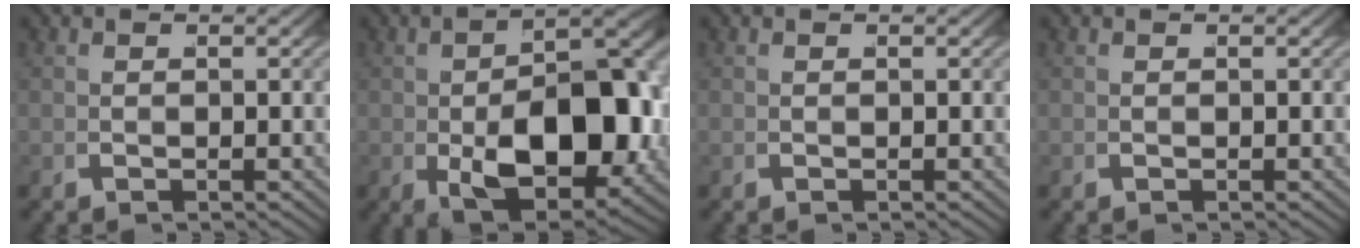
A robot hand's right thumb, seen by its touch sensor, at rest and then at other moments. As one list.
[{"total": 14.2, "force": [-1.9, 8.0, 11.6], "torque": [-0.205, -0.039, -0.003]}, {"total": 0.0}, {"total": 0.0}]